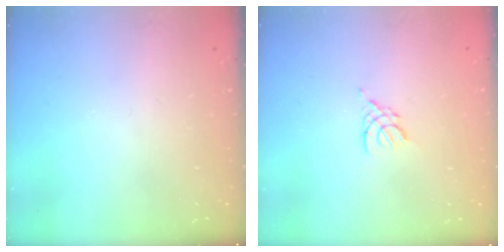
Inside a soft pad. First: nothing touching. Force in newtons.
{"total": 2.9, "press": 2.8, "slide": 0.6}